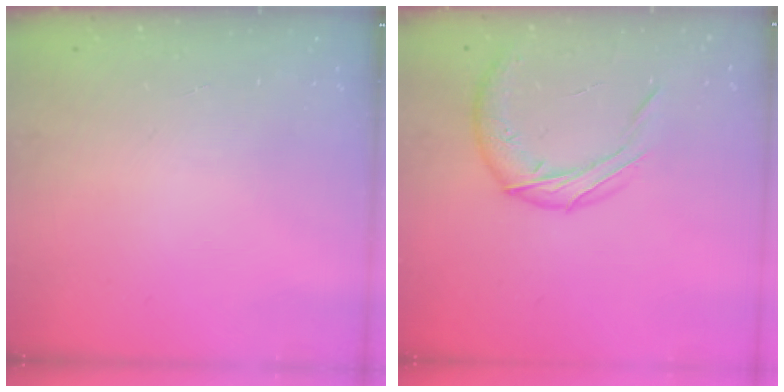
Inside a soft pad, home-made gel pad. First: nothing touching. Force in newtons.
{"total": 10.8, "press": 10.8, "slide": 0.4}